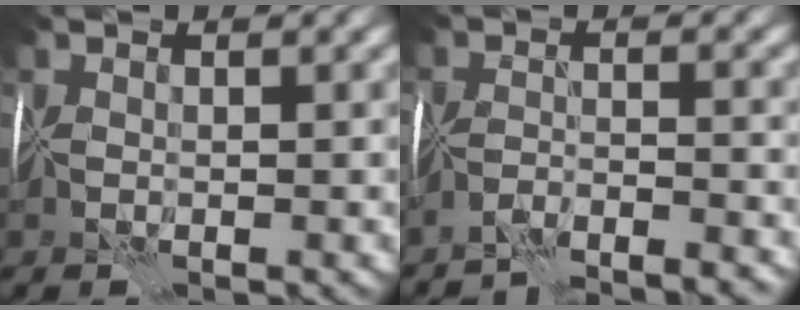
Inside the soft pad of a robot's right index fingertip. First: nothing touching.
{"total": 4.9, "force": [-4.6, -1.6, -0.3], "torque": [0.013, -0.006, -0.079]}